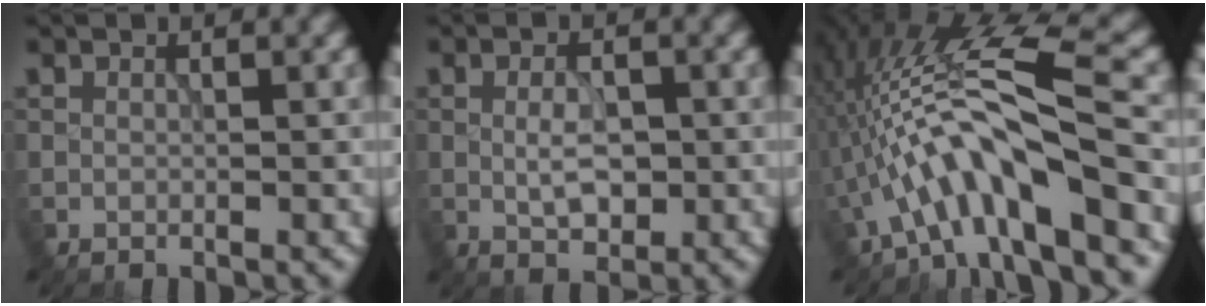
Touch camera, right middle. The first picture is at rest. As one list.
[{"total": 3.0, "force": [-0.2, 1.7, 2.5], "torque": [-0.045, 0.000, -0.002]}, {"total": 9.9, "force": [-3.8, 2.3, 8.8], "torque": [-0.153, 0.022, -0.068]}]